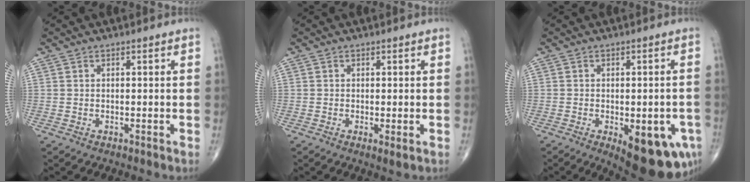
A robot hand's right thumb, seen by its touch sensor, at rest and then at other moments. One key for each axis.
{"total": 1.4, "fx": -0.3, "fy": 0.3, "fz": 1.3, "tx": -0.029, "ty": -0.008, "tz": -0.007}
{"total": 14.2, "fx": -5.6, "fy": 5.9, "fz": 11.7, "tx": -0.113, "ty": 0.003, "tz": -0.056}